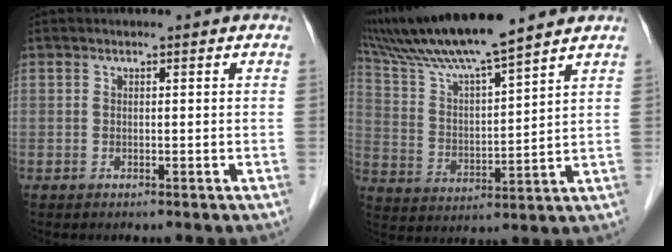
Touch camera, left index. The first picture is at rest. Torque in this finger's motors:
{"motor_torque": [1.05, -1.09, 0.74, 0.21]}